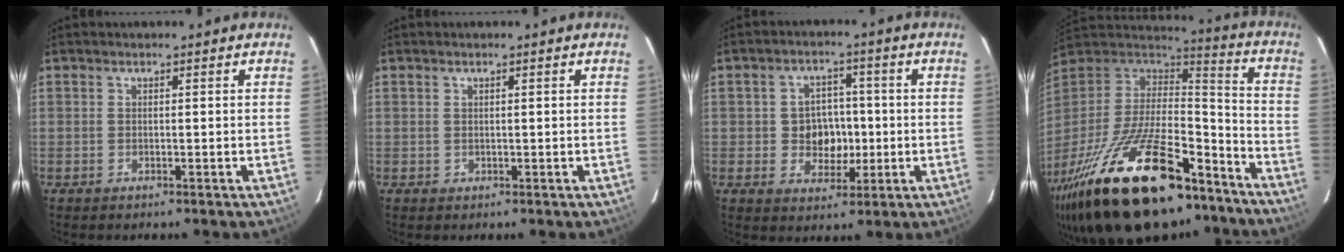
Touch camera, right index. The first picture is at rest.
{"total": 0.6, "force": [0.2, 0.5, 0.1], "torque": [0.003, 0.004, 0.003]}
{"total": 6.9, "force": [-0.6, 6.0, 3.4], "torque": [-0.067, 0.014, 0.001]}
{"total": 35.1, "force": [-23.0, 13.7, 22.8], "torque": [-0.438, -0.036, -0.350]}